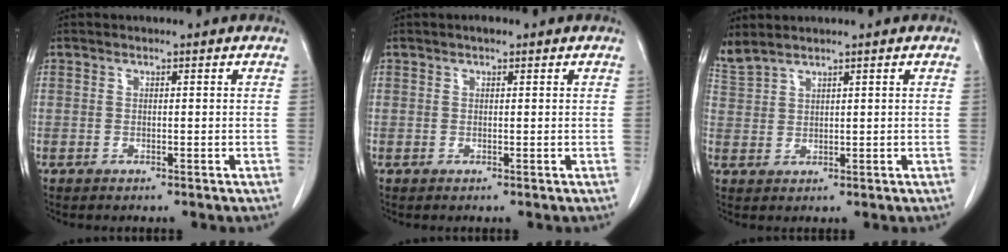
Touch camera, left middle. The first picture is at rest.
{"total": 0.7, "force": [0.5, 0.2, 0.4], "torque": [-0.010, 0.005, 0.006]}
{"total": 2.8, "force": [2.7, -0.2, 0.7], "torque": [-0.028, 0.014, 0.067]}